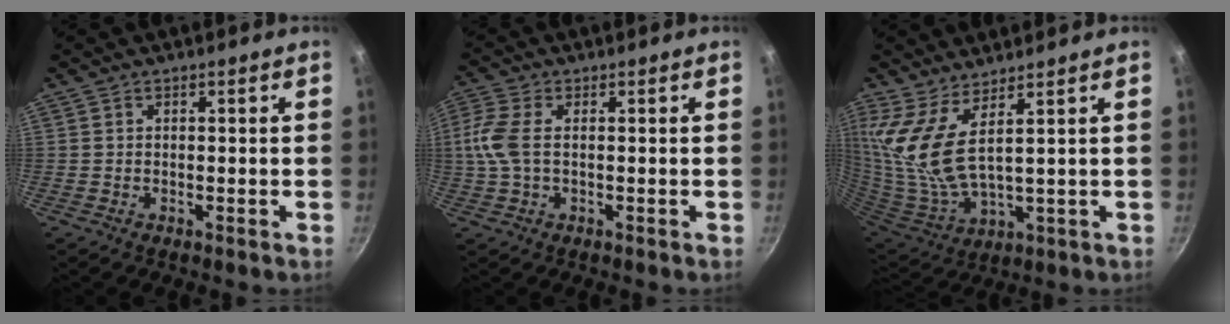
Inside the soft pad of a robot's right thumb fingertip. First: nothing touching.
{"total": 6.7, "force": [0.2, 3.7, 5.5], "torque": [-0.132, 0.011, -0.003]}
{"total": 10.6, "force": [6.0, 2.8, 8.3], "torque": [-0.172, -0.057, 0.130]}